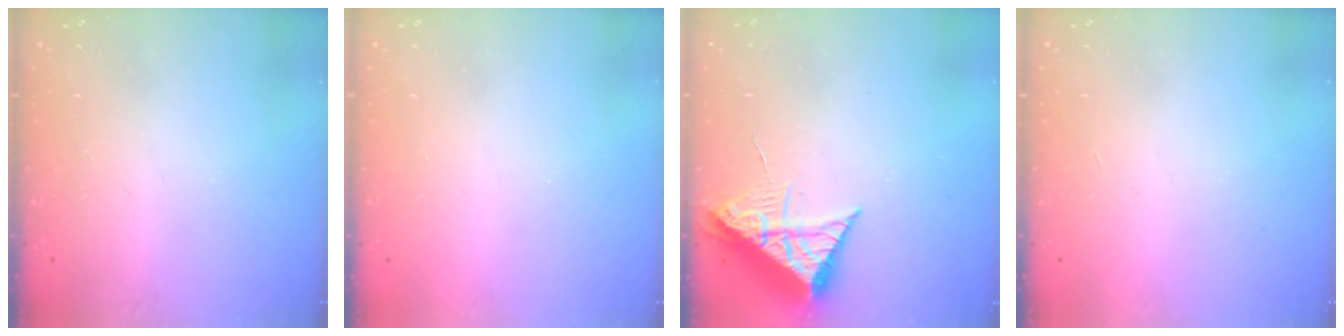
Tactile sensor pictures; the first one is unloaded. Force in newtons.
{"total": 1.5, "press": 1.5, "slide": 0.1}
{"total": 9.8, "press": 9.8, "slide": 0.6}
{"total": 1.7, "press": 1.7, "slide": 0.1}